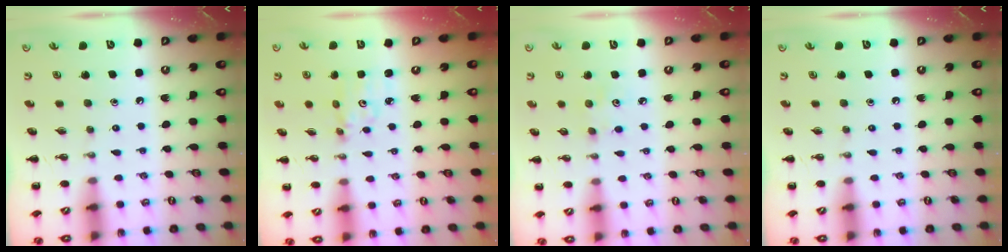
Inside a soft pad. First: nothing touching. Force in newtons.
{"total": 2.7, "press": 2.7, "slide": 0.3}
{"total": 2.7, "press": 2.6, "slide": 0.8}
{"total": 0.0}